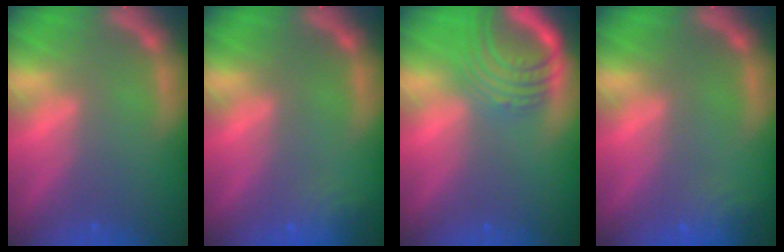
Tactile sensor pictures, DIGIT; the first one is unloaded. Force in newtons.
{"total": 3.0}
{"total": 7.6}
{"total": 3.0}